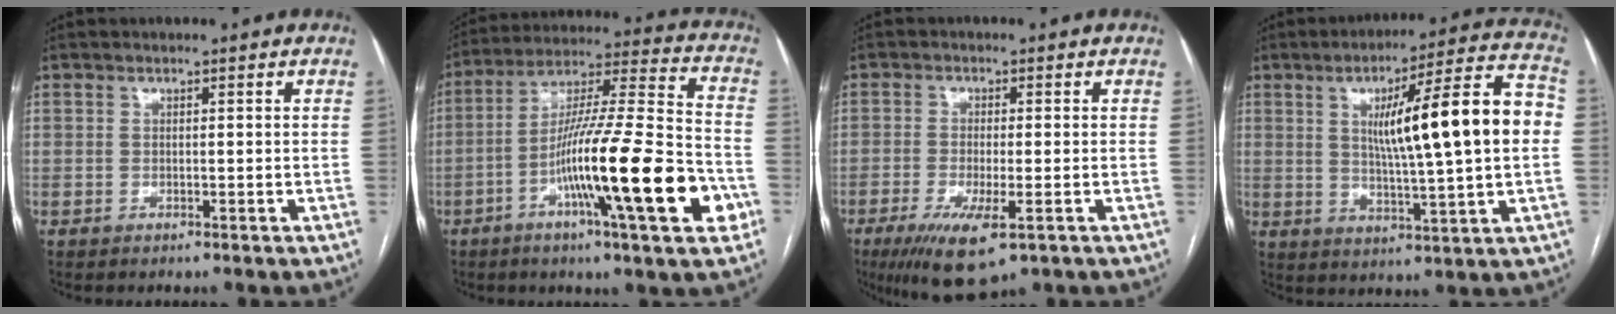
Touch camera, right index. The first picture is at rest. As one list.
[{"total": 22.4, "force": [-7.7, 1.0, 21.0], "torque": [-0.331, -0.014, -0.130]}, {"total": 8.7, "force": [-4.4, 2.0, 7.3], "torque": [-0.133, -0.024, -0.068]}, {"total": 18.3, "force": [2.0, 0.9, 18.2], "torque": [-0.276, 0.021, 0.026]}]